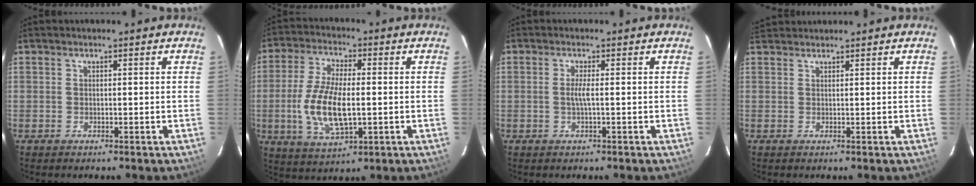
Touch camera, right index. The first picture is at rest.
{"total": 12.9, "force": [-1.6, 5.3, 11.7], "torque": [-0.241, -0.005, -0.028]}
{"total": 1.9, "force": [-0.2, -0.3, 1.9], "torque": [-0.036, -0.002, -0.007]}
{"total": 3.2, "force": [3.0, 1.1, 0.6], "torque": [-0.013, 0.021, 0.055]}